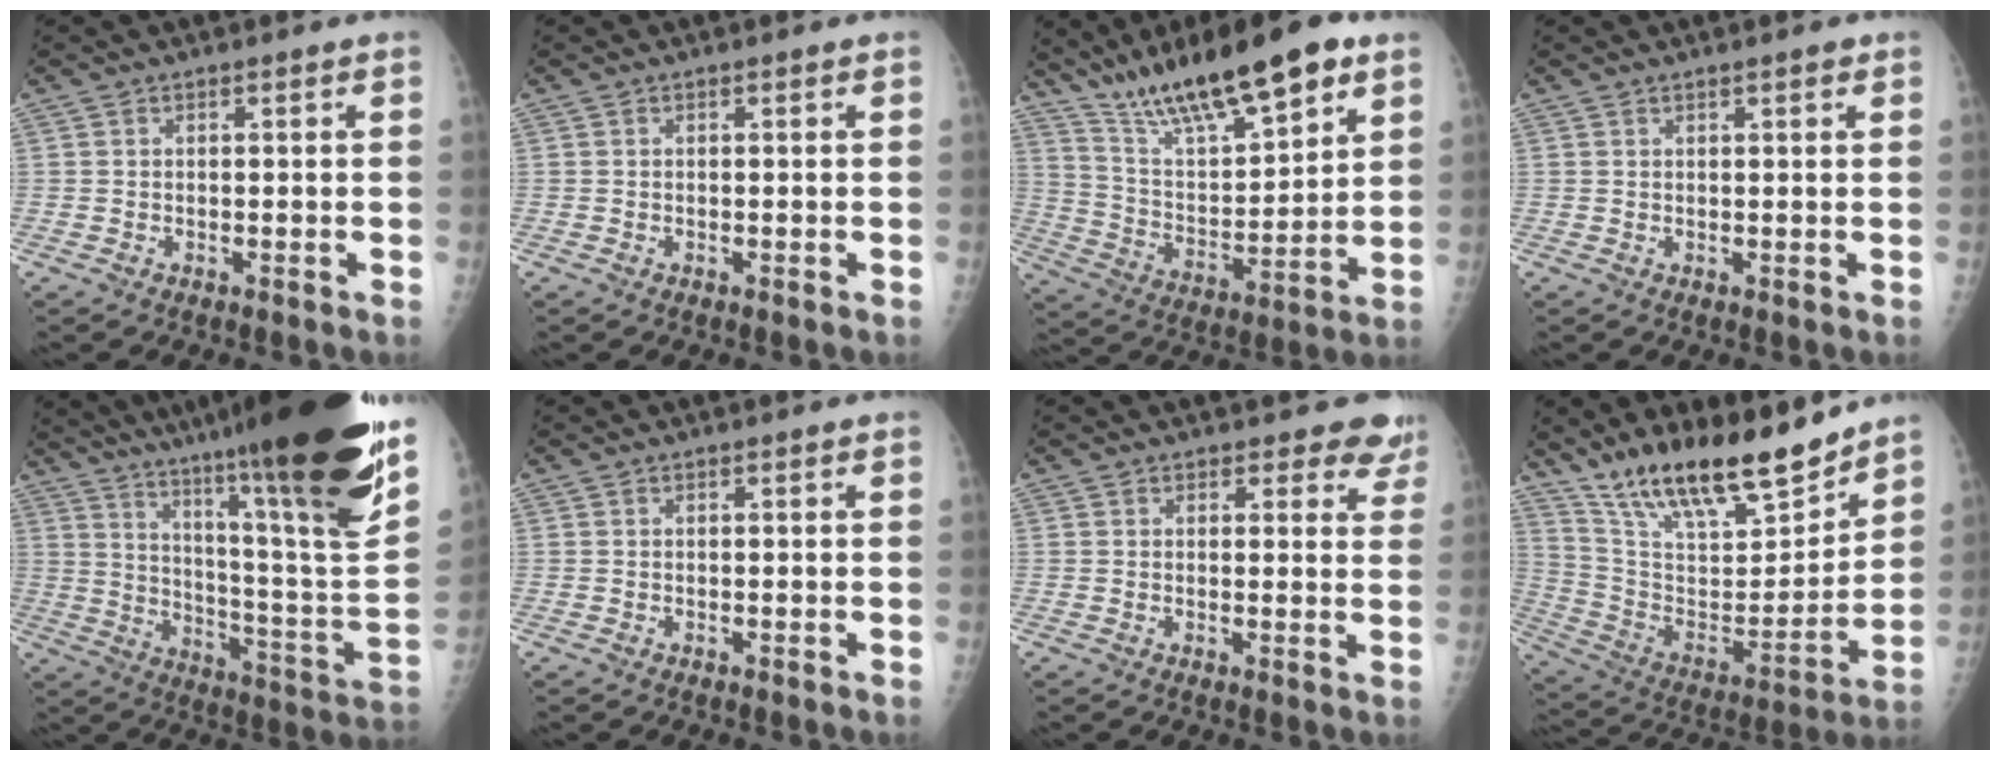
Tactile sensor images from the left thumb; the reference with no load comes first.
{"total": 0.0}
{"total": 21.4, "force": [14.4, 5.7, 14.7], "torque": [-0.222, -0.050, 0.254]}
{"total": 1.3, "force": [0.9, 0.4, 0.9], "torque": [-0.010, -0.002, 0.012]}
{"total": 33.5, "force": [24.1, 2.2, 23.2], "torque": [-0.309, -0.125, 0.353]}
{"total": 0.0}
{"total": 5.6, "force": [4.8, 2.7, 0.7], "torque": [0.038, -0.024, 0.037]}
{"total": 21.6, "force": [17.3, 6.1, 11.5], "torque": [-0.163, -0.086, 0.306]}